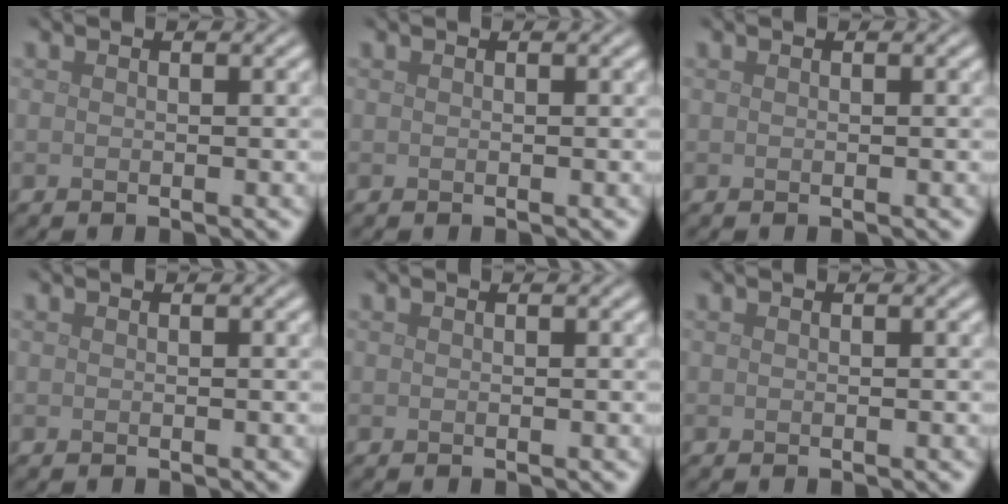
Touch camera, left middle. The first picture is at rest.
{"total": 0.0}
{"total": 0.0}
{"total": 0.0}
{"total": 0.0}
{"total": 0.0}